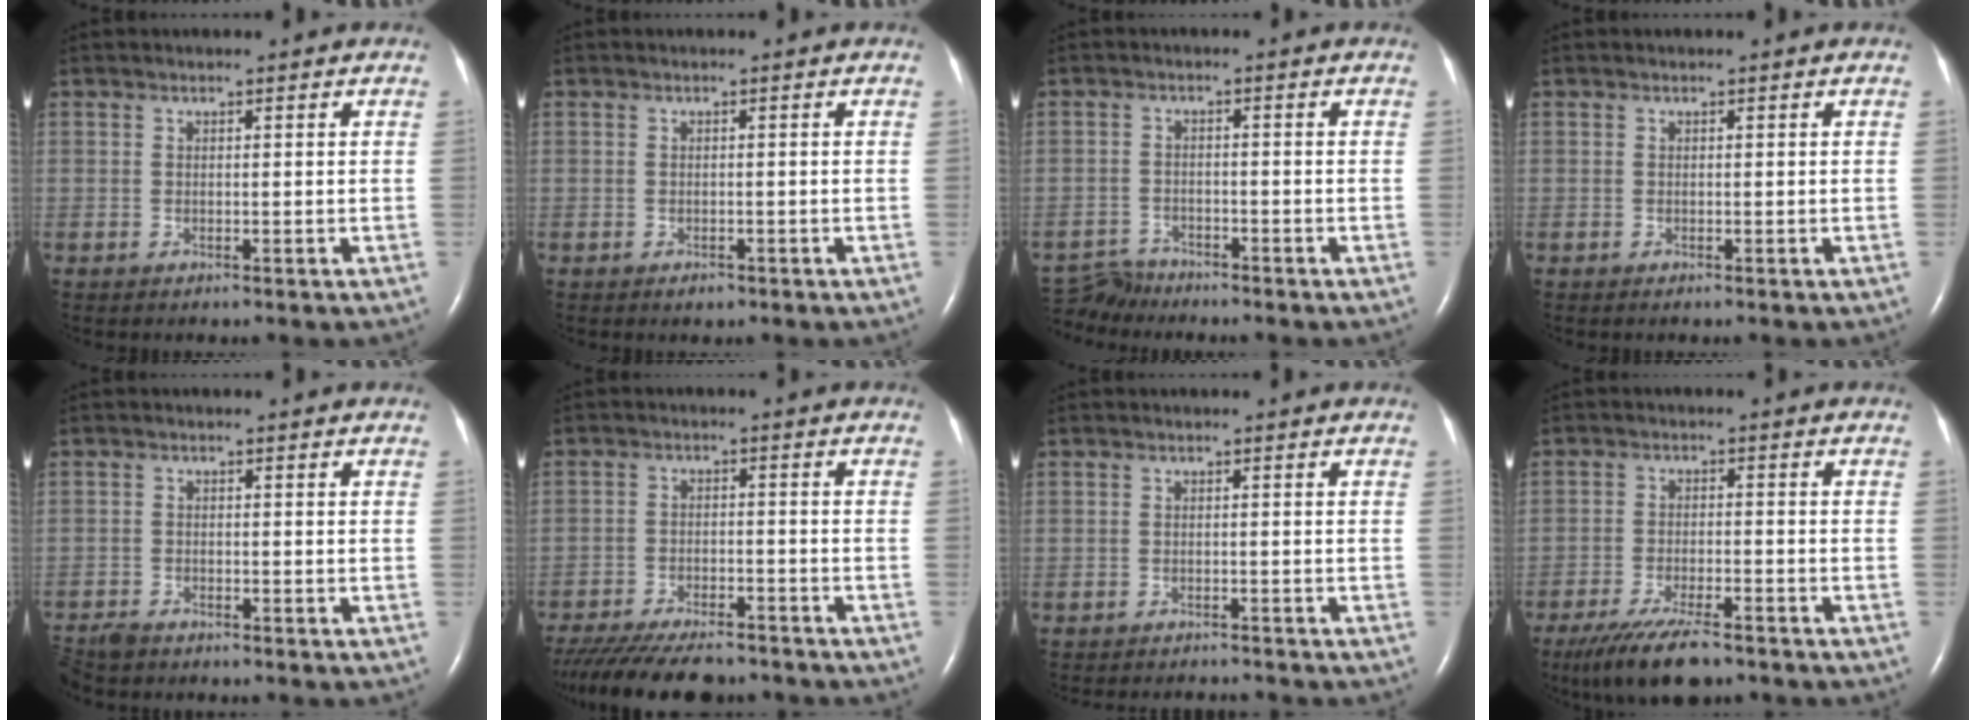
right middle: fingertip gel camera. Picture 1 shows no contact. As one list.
[{"total": 1.0, "force": [-0.7, 0.5, 0.5], "torque": [-0.010, -0.001, -0.006]}, {"total": 4.1, "force": [-4.0, 0.6, -0.7], "torque": [0.007, -0.009, -0.072]}, {"total": 0.0}, {"total": 5.4, "force": [-4.8, 1.7, 1.9], "torque": [-0.035, -0.014, -0.084]}, {"total": 15.4, "force": [-13.4, 3.8, 6.7], "torque": [-0.141, -0.020, -0.198]}, {"total": 4.6, "force": [-4.5, 0.5, 0.8], "torque": [-0.008, -0.010, -0.061]}, {"total": 10.3, "force": [-7.9, 2.4, 6.1], "torque": [-0.109, -0.023, -0.131]}]